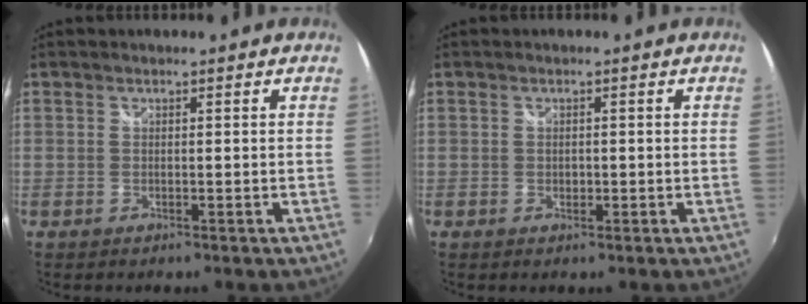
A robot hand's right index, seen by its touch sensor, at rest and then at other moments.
{"total": 0.9, "force": [-0.1, 0.8, 0.5], "torque": [-0.006, 0.000, -0.001]}